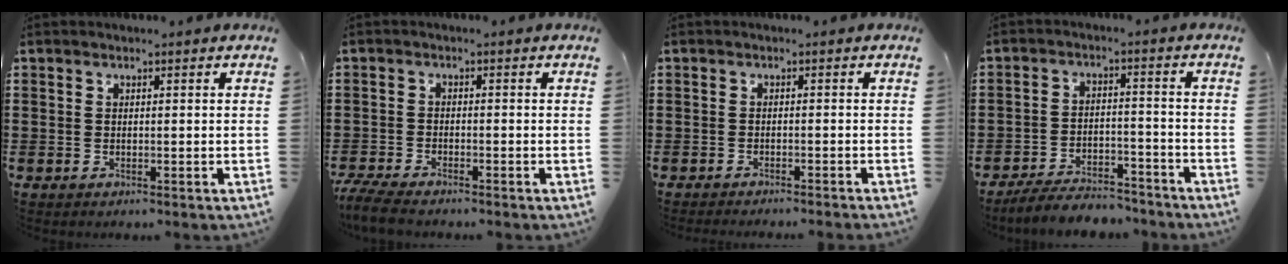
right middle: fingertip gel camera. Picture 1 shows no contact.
{"total": 3.6, "force": [-3.3, 0.2, 1.4], "torque": [-0.044, -0.009, -0.071]}
{"total": 1.2, "force": [-1.1, -0.3, 0.2], "torque": [-0.004, 0.001, -0.022]}
{"total": 6.0, "force": [-5.7, 1.0, 1.5], "torque": [-0.026, 0.009, -0.111]}